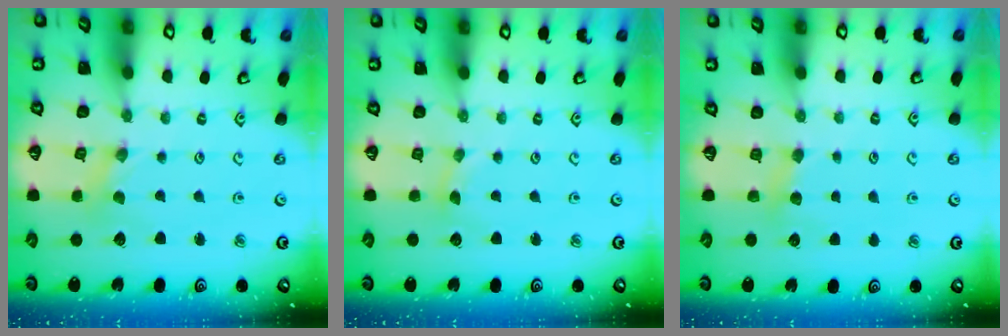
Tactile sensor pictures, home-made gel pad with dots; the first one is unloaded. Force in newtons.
{"total": 2.3, "press": 2.3, "slide": 0.3}
{"total": 3.9, "press": 3.9, "slide": 0.6}